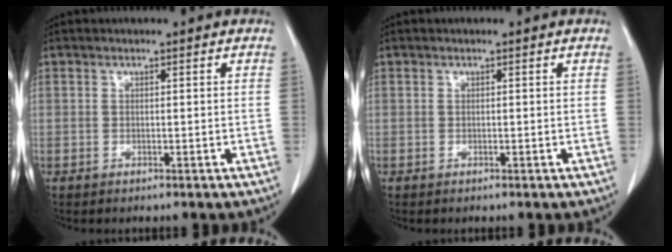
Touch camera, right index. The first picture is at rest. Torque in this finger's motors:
{"motor_torque": [0.00, 0.04, -0.02, -0.01]}